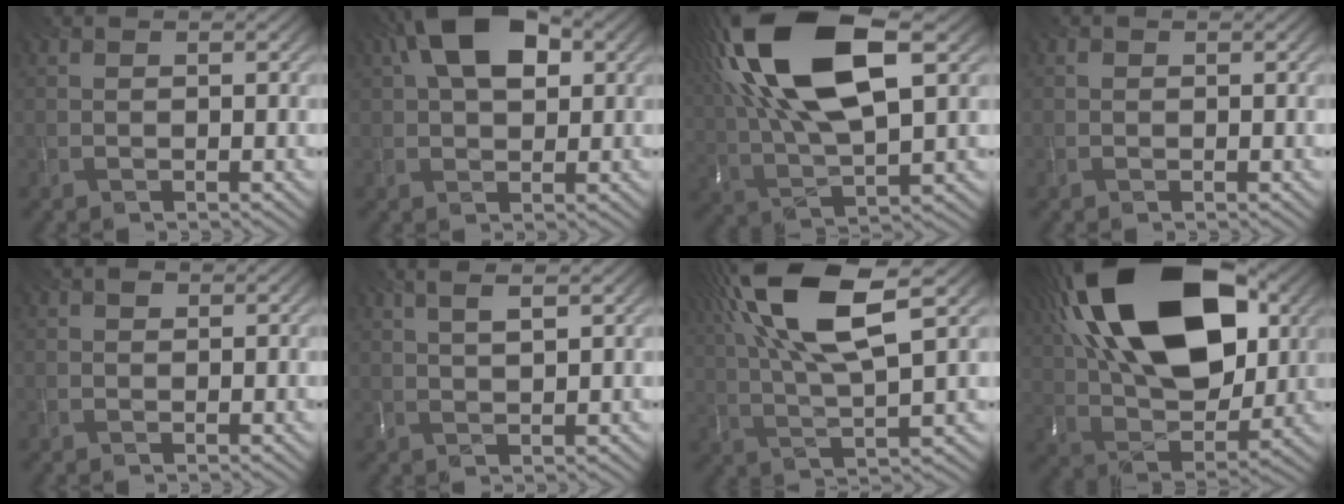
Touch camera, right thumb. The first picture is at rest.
{"total": 10.3, "force": [3.9, 5.5, 7.7], "torque": [-0.149, 0.030, 0.054]}
{"total": 19.3, "force": [7.5, 7.7, 16.0], "torque": [-0.340, 0.047, 0.112]}
{"total": 0.0}
{"total": 0.6, "force": [0.3, 0.4, 0.2], "torque": [0.001, 0.002, 0.002]}
{"total": 2.8, "force": [1.9, 0.0, 2.0], "torque": [-0.043, 0.001, 0.041]}
{"total": 15.1, "force": [6.9, 4.1, 12.7], "torque": [-0.282, 0.026, 0.123]}
{"total": 22.7, "force": [9.2, 12.6, 16.5], "torque": [-0.340, 0.065, 0.134]}